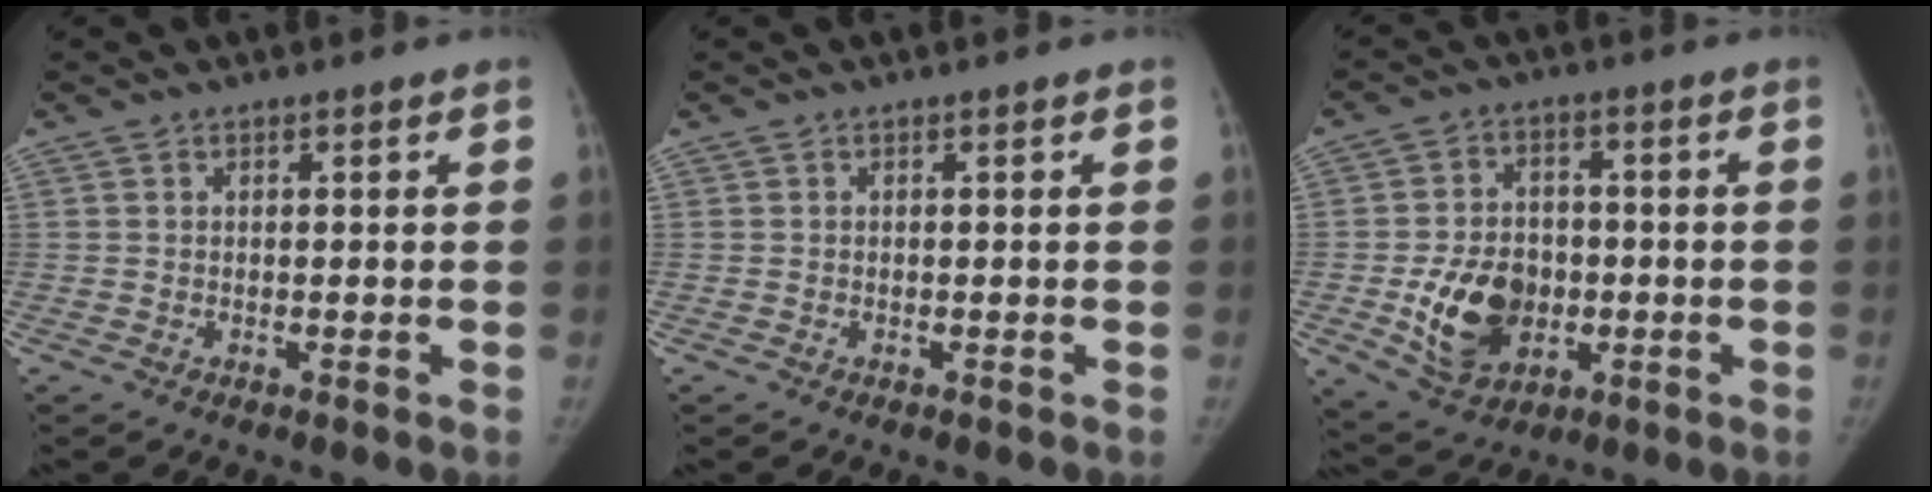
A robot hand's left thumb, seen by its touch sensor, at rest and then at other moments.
{"total": 0.0}
{"total": 12.8, "force": [-2.6, 9.4, 8.3], "torque": [-0.107, 0.003, -0.034]}